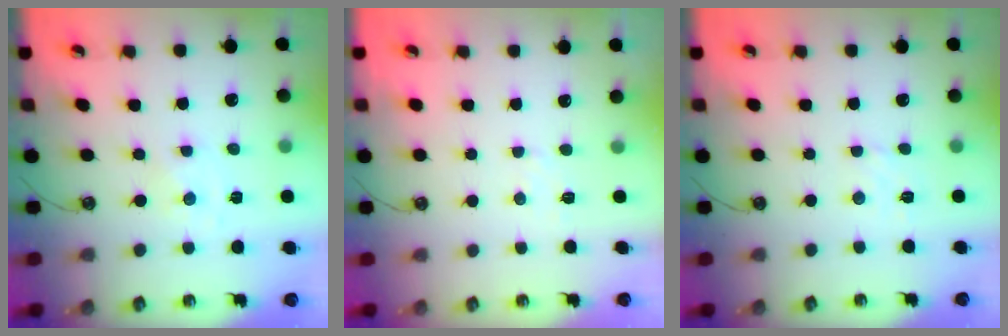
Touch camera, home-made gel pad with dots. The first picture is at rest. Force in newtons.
{"total": 5.1, "press": 5.1, "slide": 0.7}
{"total": 2.8, "press": 2.7, "slide": 0.5}